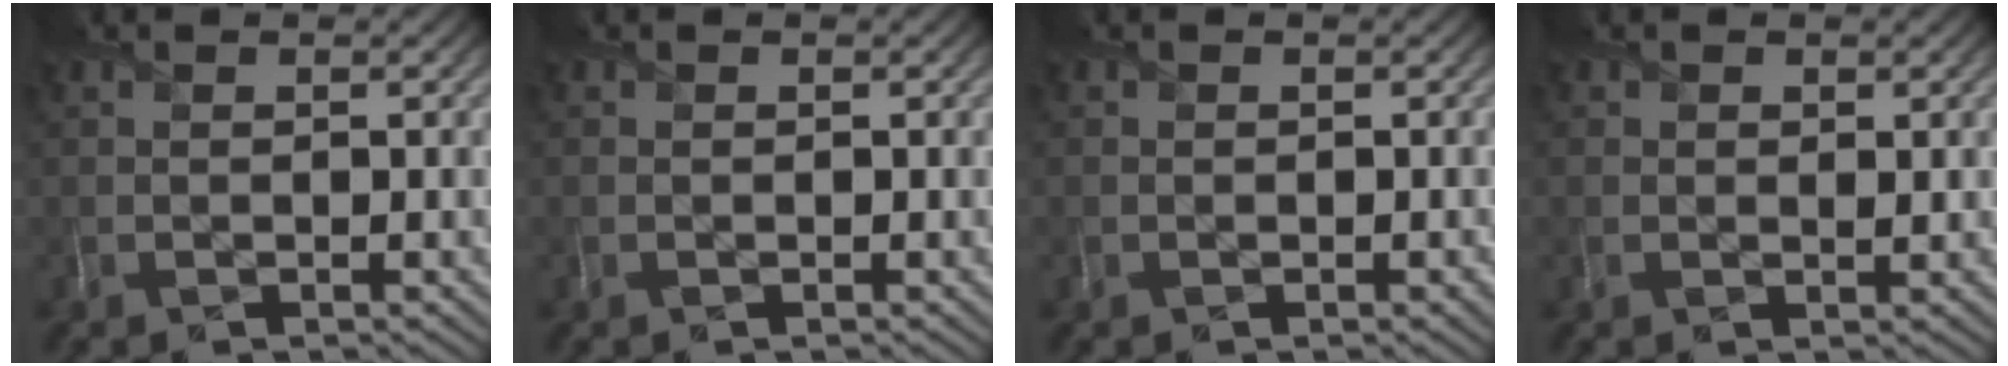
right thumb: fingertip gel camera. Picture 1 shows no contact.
{"total": 0.0}
{"total": 0.7, "force": [-0.2, 0.6, 0.2], "torque": [0.001, -0.006, -0.006]}
{"total": 1.0, "force": [0.4, 0.7, 0.6], "torque": [-0.007, -0.005, 0.006]}